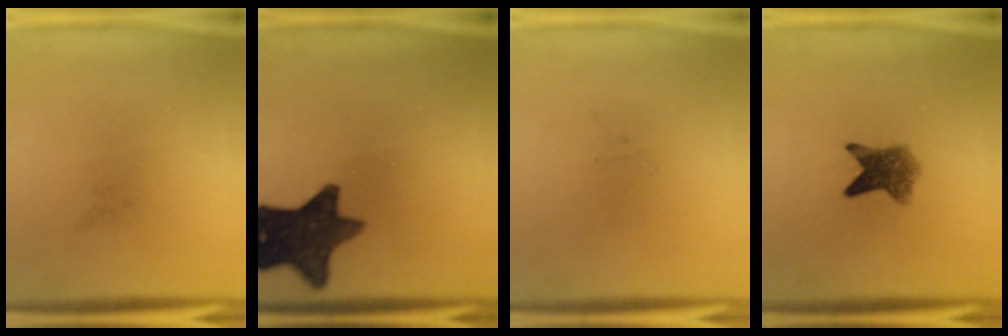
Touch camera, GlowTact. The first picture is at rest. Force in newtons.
{"total": 12.9}
{"total": 0.0}
{"total": 5.9}